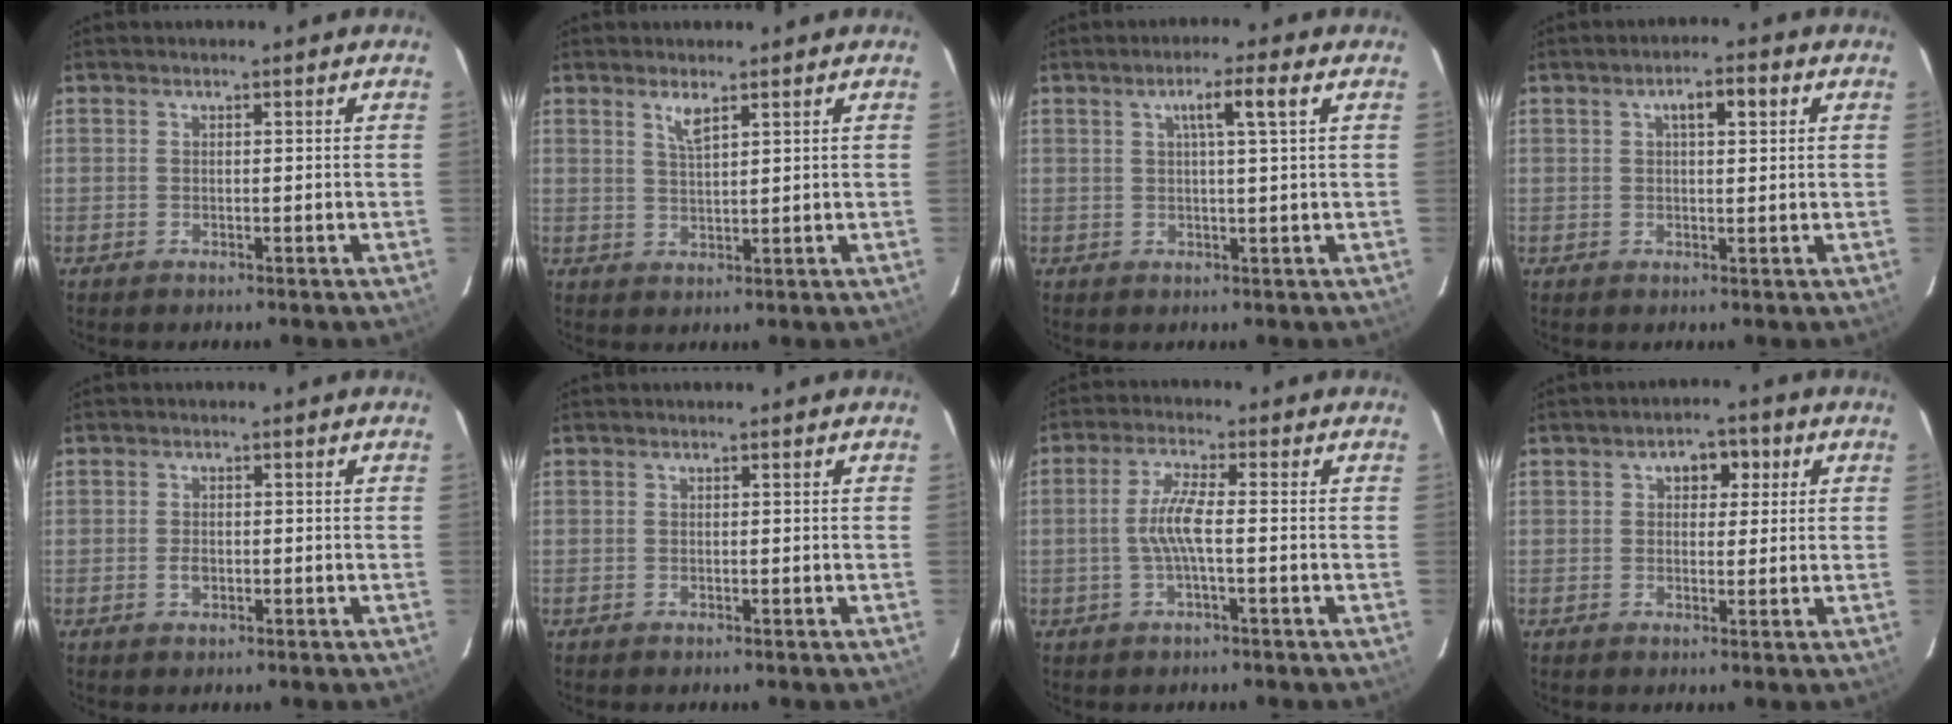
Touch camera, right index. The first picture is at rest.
{"total": 2.9, "force": [1.9, 0.6, 2.1], "torque": [-0.040, -0.001, 0.037]}
{"total": 4.5, "force": [1.5, -0.4, 4.2], "torque": [-0.068, 0.009, 0.028]}
{"total": 4.1, "force": [1.3, 1.4, 3.6], "torque": [-0.054, 0.017, 0.023]}
{"total": 1.9, "force": [-0.4, 1.3, 1.2], "torque": [-0.023, 0.001, -0.009]}
{"total": 0.0}
{"total": 5.5, "force": [-1.0, 0.4, 5.4], "torque": [-0.111, 0.003, -0.017]}
{"total": 4.6, "force": [1.3, 3.3, 2.9], "torque": [-0.036, 0.022, 0.020]}